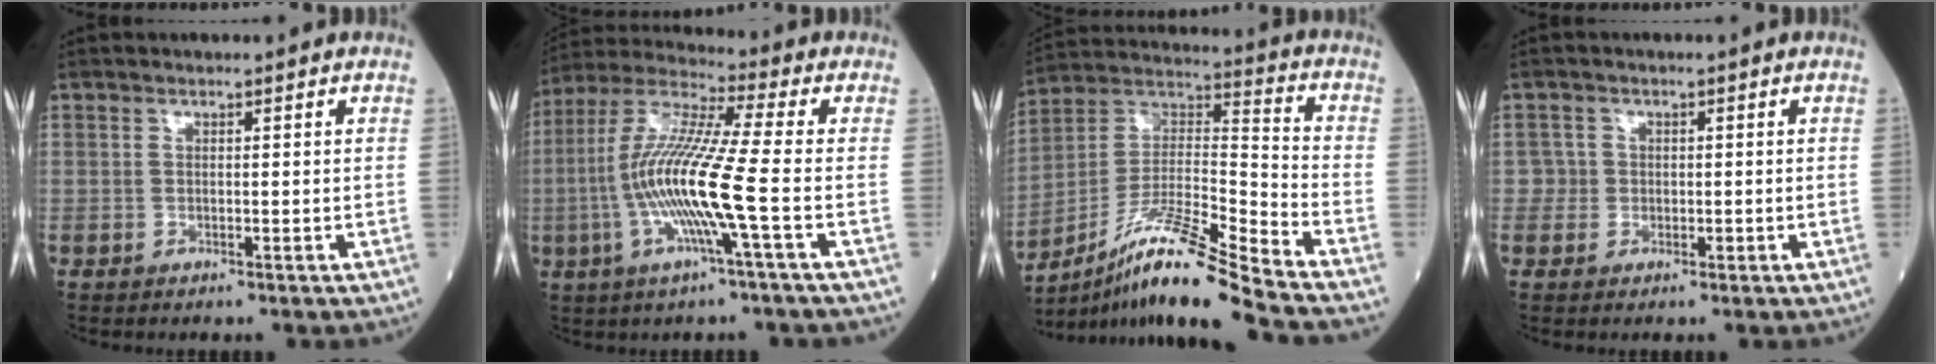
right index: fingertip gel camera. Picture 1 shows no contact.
{"total": 14.1, "force": [-2.9, -0.6, 13.7], "torque": [-0.284, -0.003, -0.067]}
{"total": 16.6, "force": [-13.2, -1.4, 9.9], "torque": [-0.192, 0.009, -0.237]}
{"total": 1.8, "force": [-0.2, 1.8, -0.1], "torque": [0.009, 0.009, -0.005]}